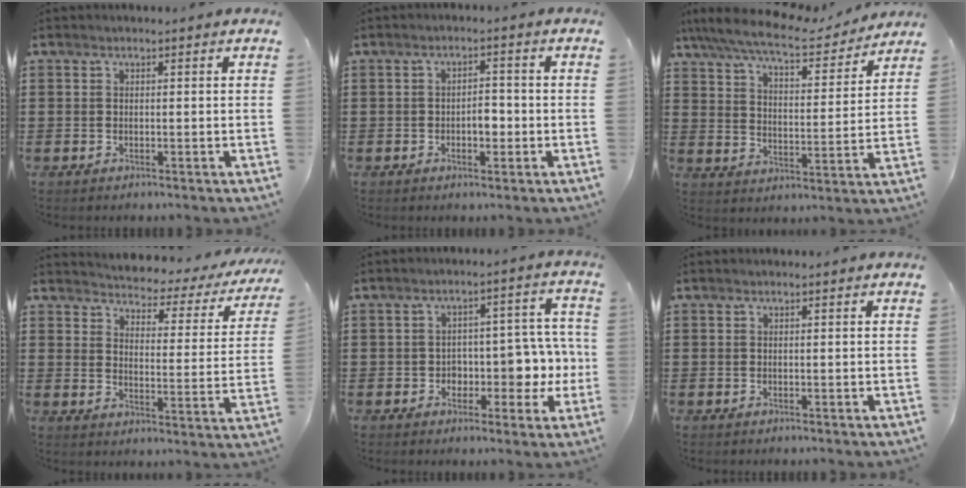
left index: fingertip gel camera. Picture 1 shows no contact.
{"total": 2.9, "force": [-0.8, 1.4, 2.4], "torque": [-0.039, 0.003, -0.020]}
{"total": 8.2, "force": [7.3, 0.7, 3.7], "torque": [-0.102, -0.039, 0.125]}
{"total": 2.8, "force": [2.7, 0.4, 0.3], "torque": [-0.021, -0.033, 0.035]}
{"total": 5.3, "force": [-1.0, 4.1, 3.3], "torque": [-0.049, -0.006, -0.027]}
{"total": 0.0}